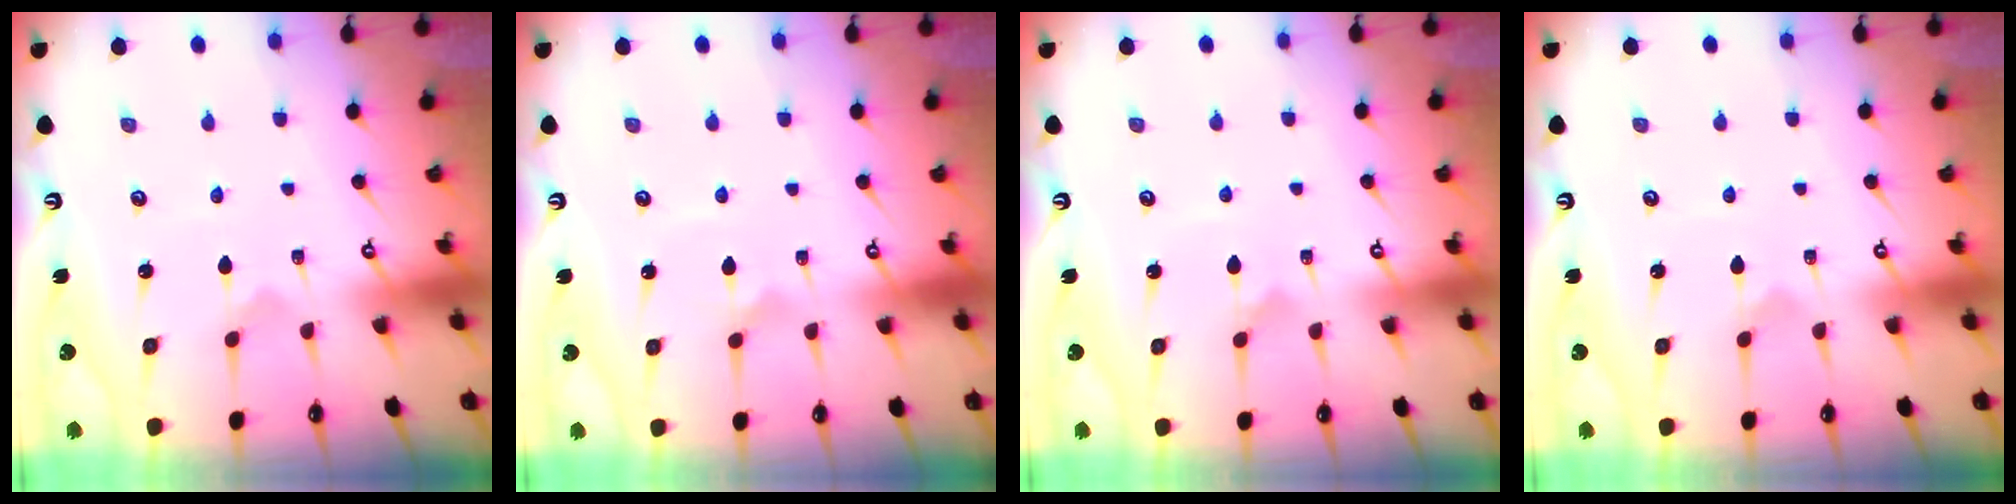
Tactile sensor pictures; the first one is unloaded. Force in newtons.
{"total": 1.8, "press": 1.8, "slide": 0.1}
{"total": 1.9, "press": 1.9, "slide": 0.2}
{"total": 0.0}